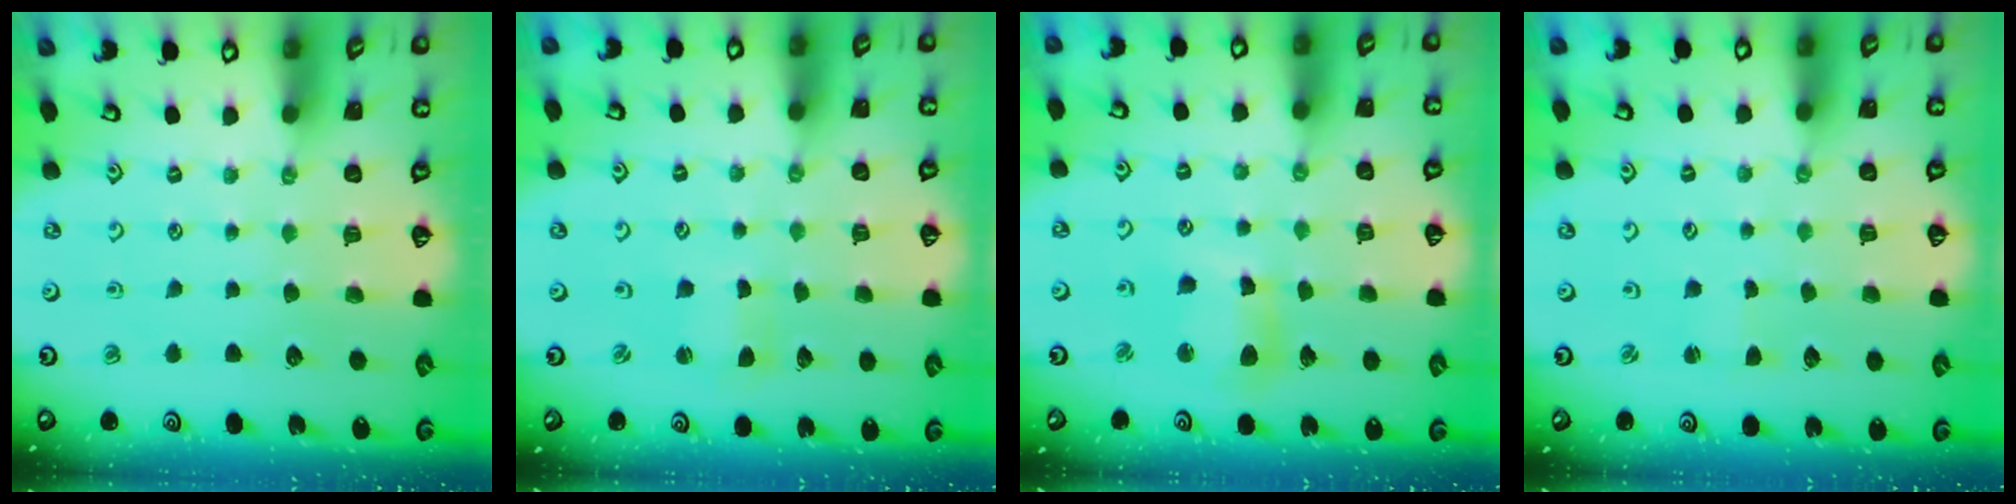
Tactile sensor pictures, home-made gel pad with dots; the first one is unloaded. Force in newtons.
{"total": 1.2, "press": 1.1, "slide": 0.3}
{"total": 9.0, "press": 8.9, "slide": 1.4}
{"total": 0.8, "press": 0.8, "slide": 0.1}